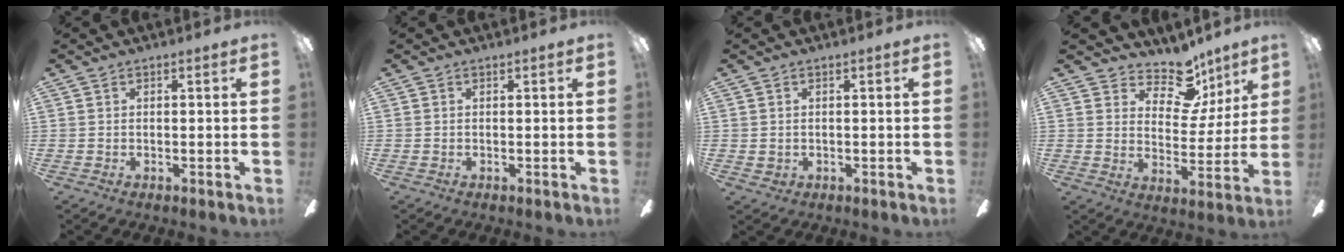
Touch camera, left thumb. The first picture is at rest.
{"total": 0.0}
{"total": 1.0, "force": [0.5, 0.9, 0.2], "torque": [-0.007, 0.004, 0.007]}
{"total": 11.9, "force": [8.6, 6.4, 5.1], "torque": [-0.079, -0.060, 0.157]}